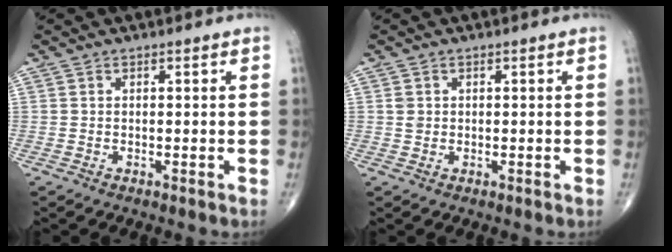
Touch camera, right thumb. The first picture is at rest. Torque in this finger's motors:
{"motor_torque": [0.43, 0.21, 0.35, 0.31, 0.00]}